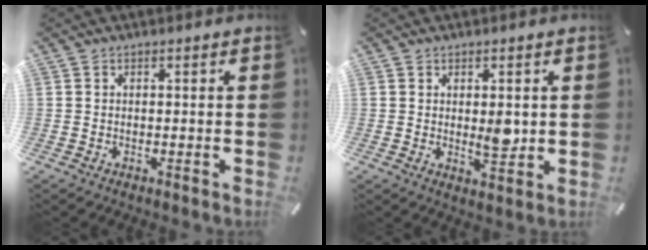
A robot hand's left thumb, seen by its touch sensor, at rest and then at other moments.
{"total": 5.0, "force": [0.8, 2.4, 4.4], "torque": [-0.069, -0.012, 0.008]}